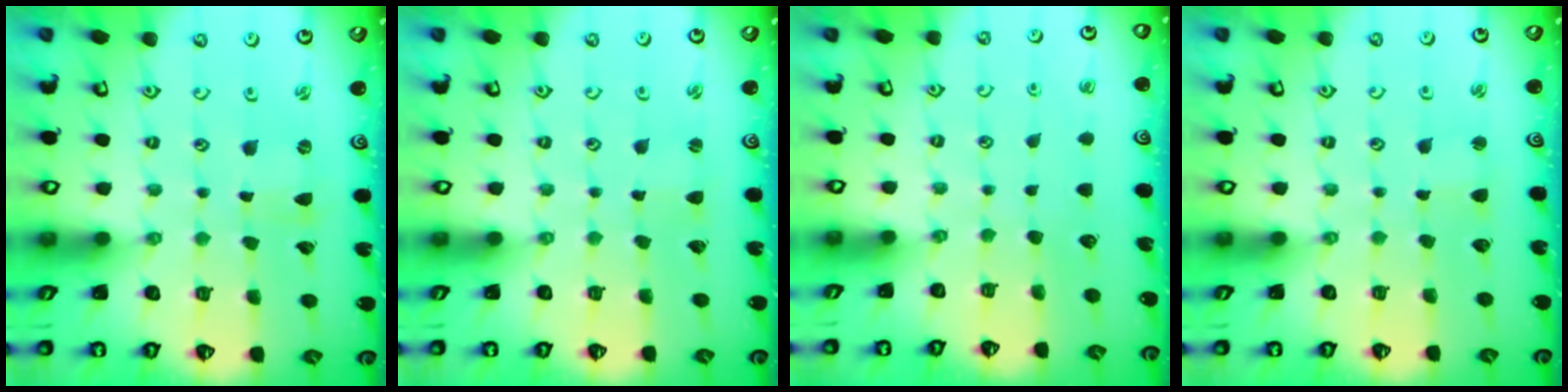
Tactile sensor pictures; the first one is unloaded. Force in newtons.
{"total": 1.0, "press": 1.0, "slide": 0.2}
{"total": 0.0}
{"total": 1.6, "press": 1.6, "slide": 0.3}